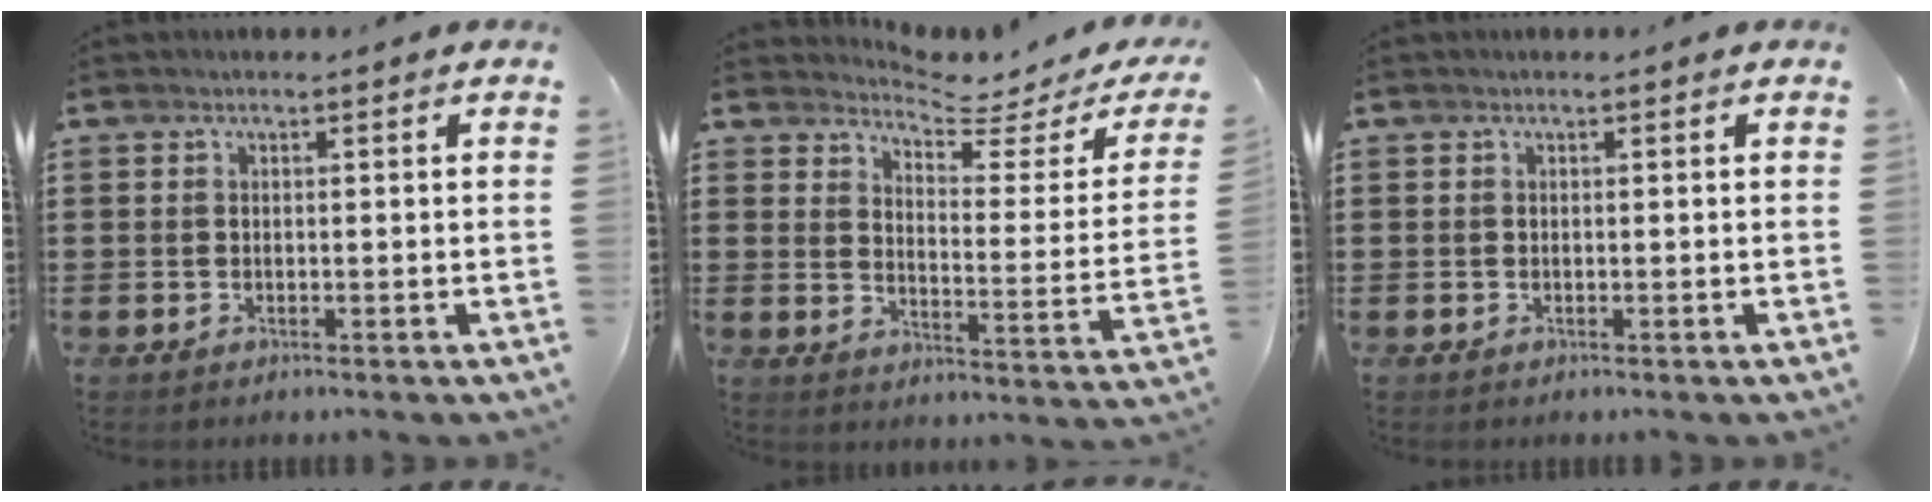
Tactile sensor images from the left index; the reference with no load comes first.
{"total": 4.4, "force": [4.2, 0.2, 1.2], "torque": [-0.034, -0.037, 0.063]}
{"total": 0.0}